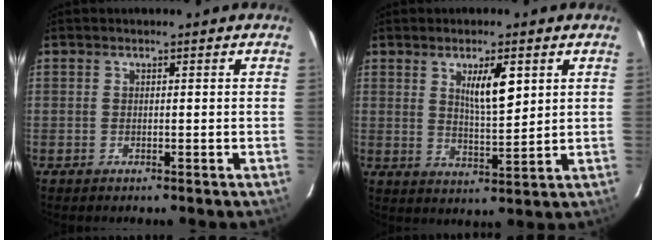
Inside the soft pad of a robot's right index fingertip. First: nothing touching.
{"total": 6.9, "force": [2.7, 1.7, 6.2], "torque": [-0.105, -0.003, 0.049]}